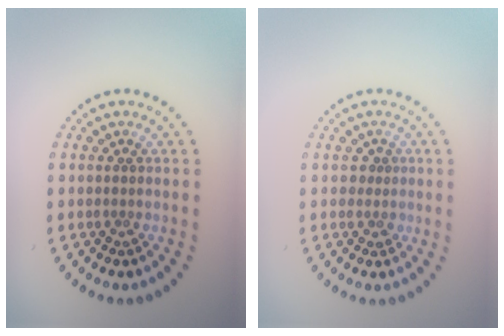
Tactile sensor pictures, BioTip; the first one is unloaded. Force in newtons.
{"total": 1.3, "press": 0.9, "slide": 0.9}